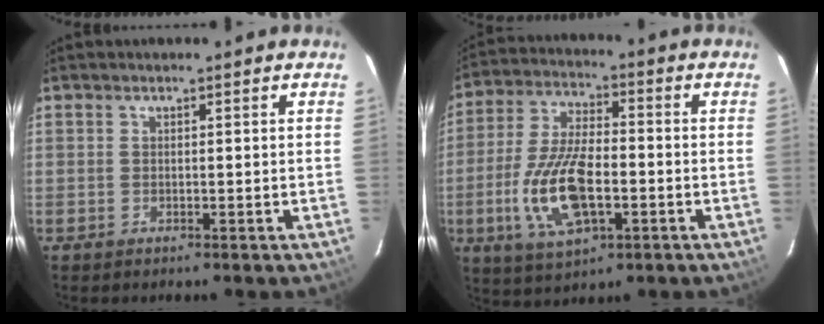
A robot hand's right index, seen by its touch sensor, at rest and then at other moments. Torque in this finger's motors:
{"motor_torque": [1.80, -0.34, 0.49, 0.14]}